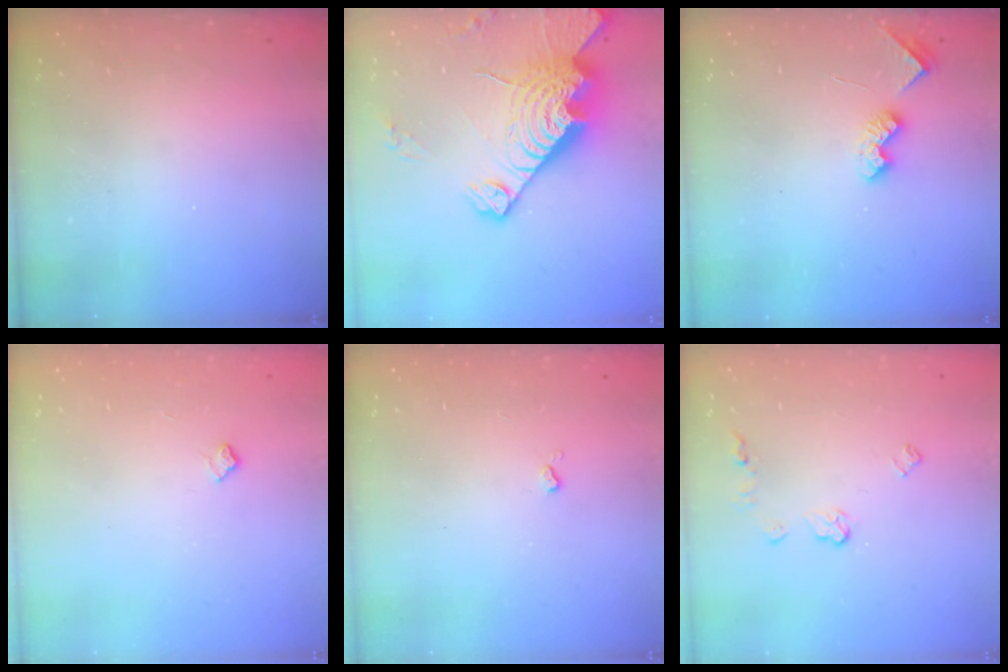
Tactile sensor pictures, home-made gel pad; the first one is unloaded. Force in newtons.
{"total": 21.7, "press": 21.6, "slide": 2.0}
{"total": 5.9, "press": 5.8, "slide": 0.8}
{"total": 4.5, "press": 4.5, "slide": 0.6}
{"total": 2.5, "press": 2.4, "slide": 0.5}
{"total": 5.4, "press": 5.4, "slide": 0.7}